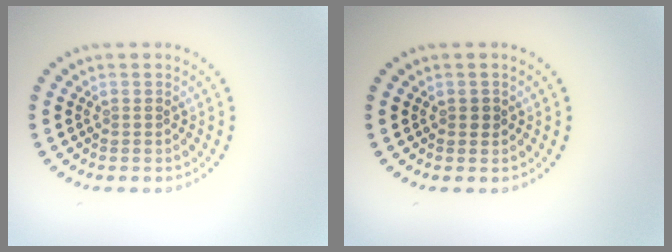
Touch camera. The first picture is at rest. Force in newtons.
{"total": 0.8, "press": 0.8, "slide": 0.1}